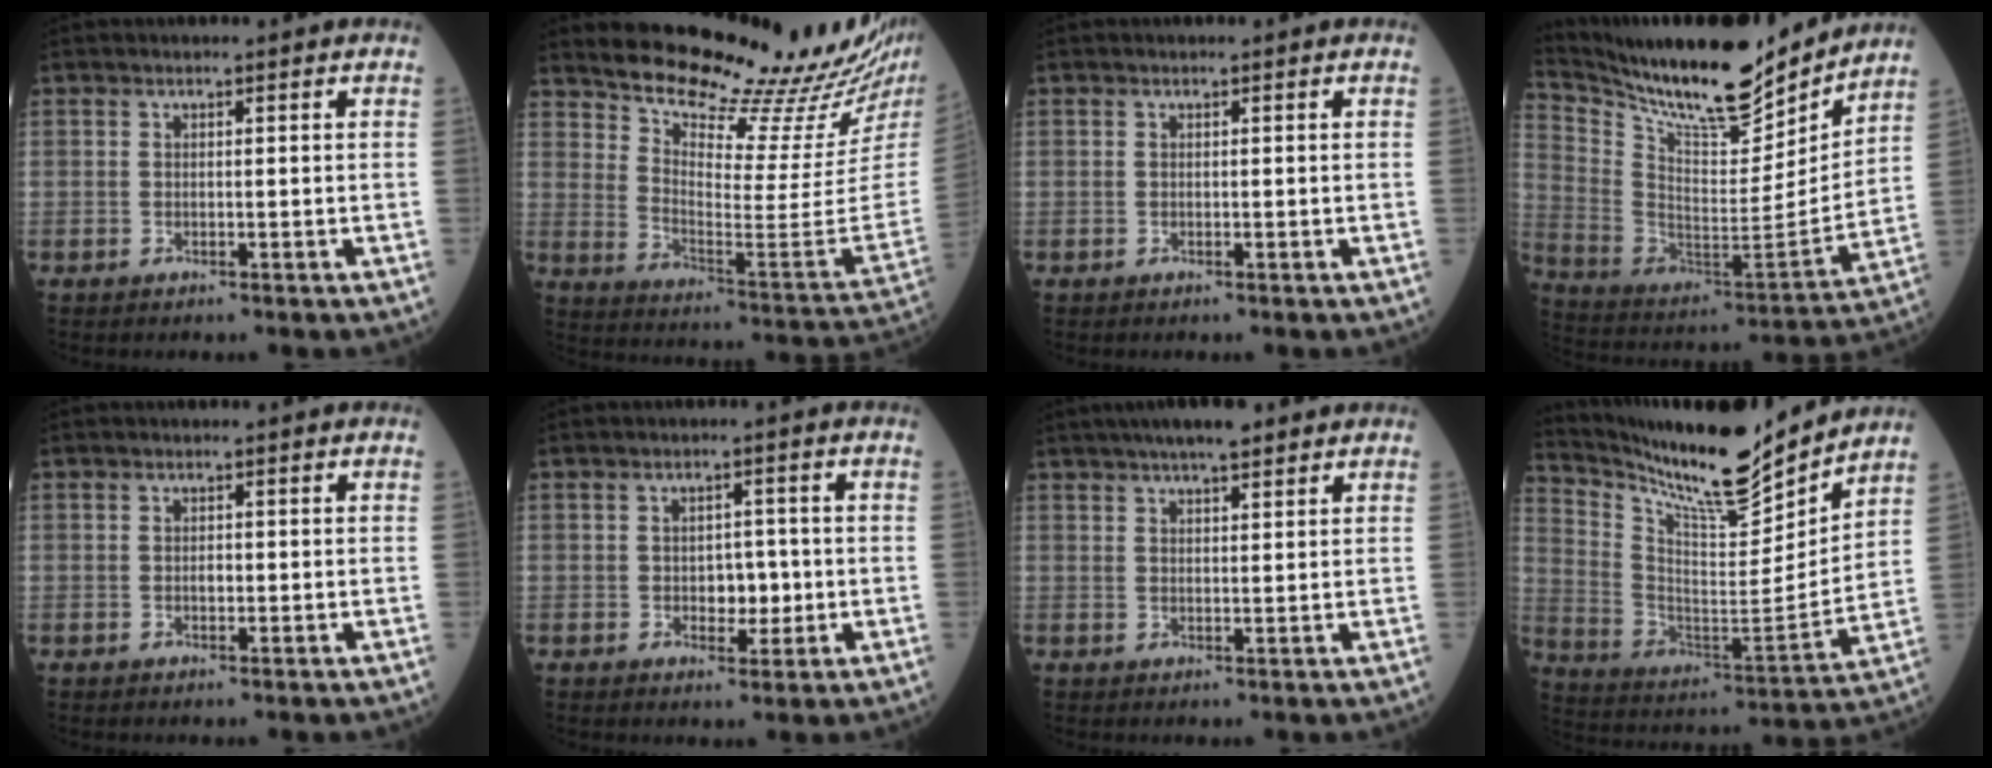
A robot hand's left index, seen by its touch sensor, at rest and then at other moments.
{"total": 21.8, "force": [20.0, 0.3, 8.6], "torque": [-0.150, -0.112, 0.268]}
{"total": 0.0}
{"total": 22.2, "force": [19.5, 3.8, 9.9], "torque": [-0.187, -0.029, 0.320]}
{"total": 0.9, "force": [-0.4, 0.5, 0.7], "torque": [-0.012, -0.002, -0.007]}
{"total": 3.7, "force": [-0.7, 2.4, 2.7], "torque": [-0.031, 0.003, -0.009]}
{"total": 7.0, "force": [5.2, 1.3, 4.4], "torque": [-0.064, 0.025, 0.080]}
{"total": 18.3, "force": [16.4, 2.0, 7.7], "torque": [-0.154, -0.027, 0.276]}